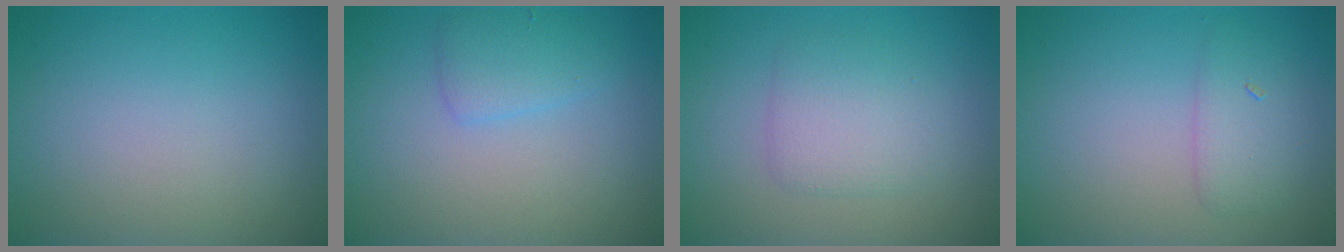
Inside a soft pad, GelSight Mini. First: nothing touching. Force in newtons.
{"total": 2.1, "press": 2.1, "slide": 0.1}
{"total": 2.8, "press": 2.8, "slide": 0.1}
{"total": 2.1, "press": 2.1, "slide": 0.1}